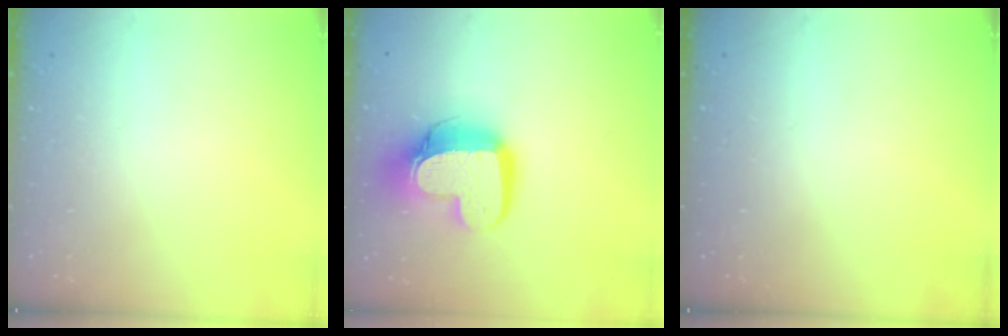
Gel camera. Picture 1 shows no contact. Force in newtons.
{"total": 15.3, "press": 15.3, "slide": 1.4}
{"total": 0.0}